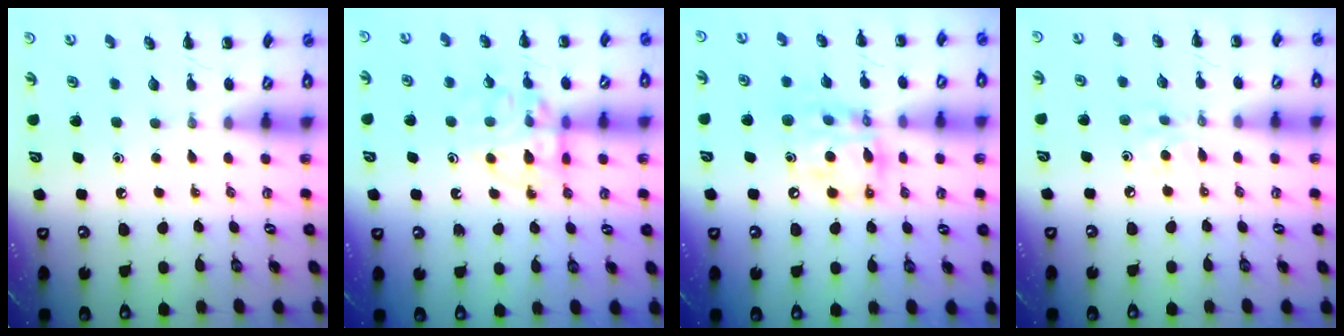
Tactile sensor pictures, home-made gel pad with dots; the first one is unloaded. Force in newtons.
{"total": 12.3, "press": 12.1, "slide": 1.7}
{"total": 13.7, "press": 13.2, "slide": 3.6}
{"total": 3.9, "press": 3.6, "slide": 1.3}